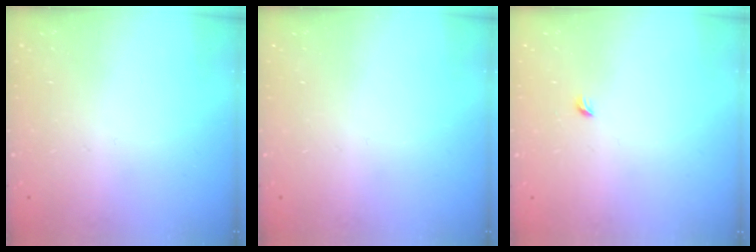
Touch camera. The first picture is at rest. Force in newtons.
{"total": 0.0}
{"total": 2.7, "press": 2.6, "slide": 0.6}